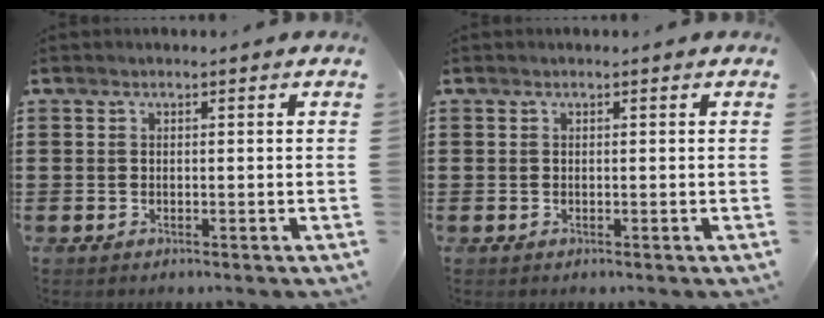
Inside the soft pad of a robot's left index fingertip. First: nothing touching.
{"total": 0.0}